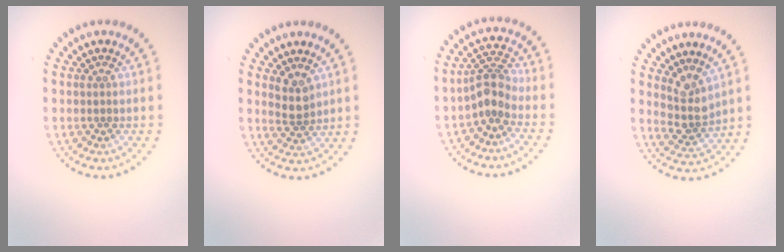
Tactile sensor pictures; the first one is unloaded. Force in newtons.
{"total": 2.1, "press": 1.6, "slide": 1.3}
{"total": 2.9, "press": 2.2, "slide": 1.8}
{"total": 2.9, "press": 2.1, "slide": 2.0}